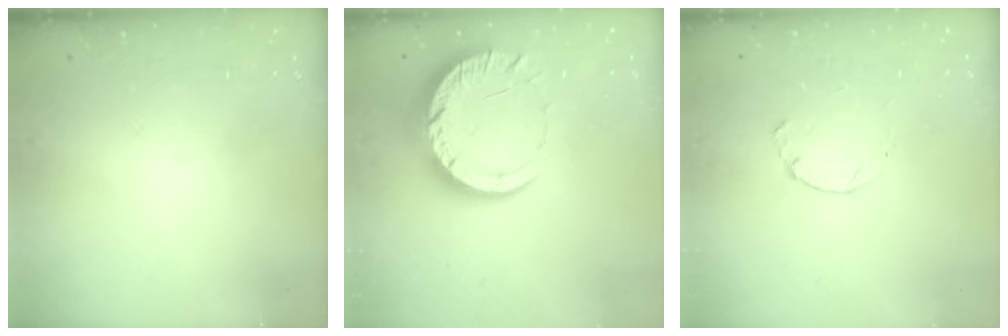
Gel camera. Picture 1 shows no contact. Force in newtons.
{"total": 14.0, "press": 14.0, "slide": 1.3}
{"total": 1.3, "press": 1.2, "slide": 0.4}